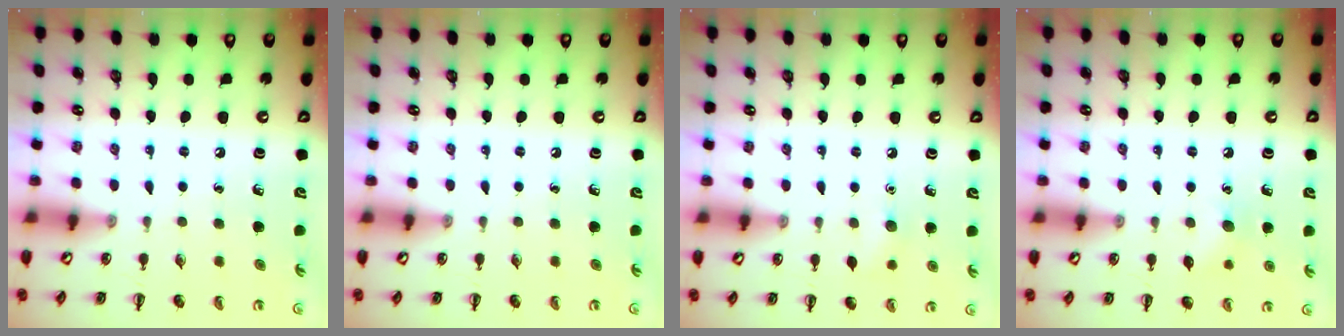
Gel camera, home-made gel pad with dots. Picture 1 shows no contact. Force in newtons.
{"total": 0.0}
{"total": 6.0, "press": 5.8, "slide": 1.6}
{"total": 7.1, "press": 6.9, "slide": 1.9}